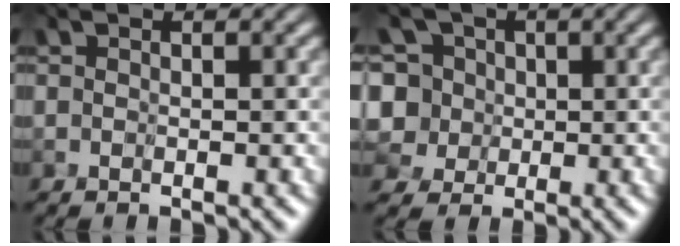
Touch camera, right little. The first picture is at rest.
{"total": 5.4, "force": [-0.5, 5.3, 1.2], "torque": [-0.057, 0.029, -0.034]}